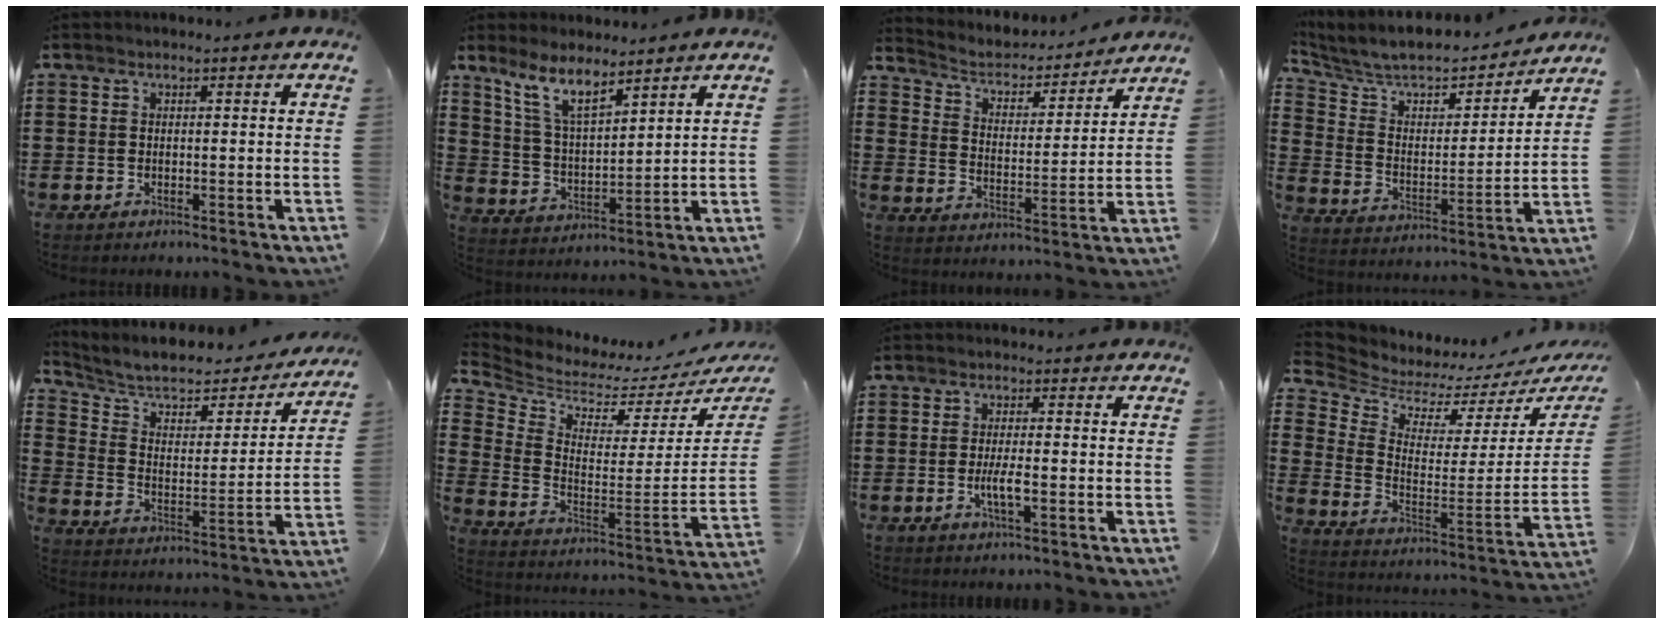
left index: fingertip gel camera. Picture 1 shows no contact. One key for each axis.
{"total": 8.1, "fx": 6.4, "fy": 2.1, "fz": 4.6, "tx": -0.109, "ty": -0.017, "tz": 0.117}
{"total": 3.6, "fx": 3.2, "fy": 1.3, "fz": 0.9, "tx": -0.040, "ty": -0.027, "tz": 0.046}
{"total": 6.3, "fx": 5.6, "fy": 2.3, "fz": 1.8, "tx": -0.068, "ty": -0.040, "tz": 0.091}
{"total": 6.2, "fx": 4.9, "fy": 2.7, "fz": 2.7, "tx": -0.077, "ty": -0.029, "tz": 0.080}
{"total": 3.1, "fx": 3.1, "fy": 0.3, "fz": 0.3, "tx": -0.033, "ty": -0.054, "tz": 0.044}
{"total": 3.4, "fx": -0.9, "fy": 0.6, "fz": 3.2, "tx": -0.061, "ty": -0.005, "tz": -0.018}
{"total": 4.4, "fx": 4.4, "fy": 0.7, "fz": 0.0, "tx": -0.036, "ty": -0.054, "tz": 0.071}